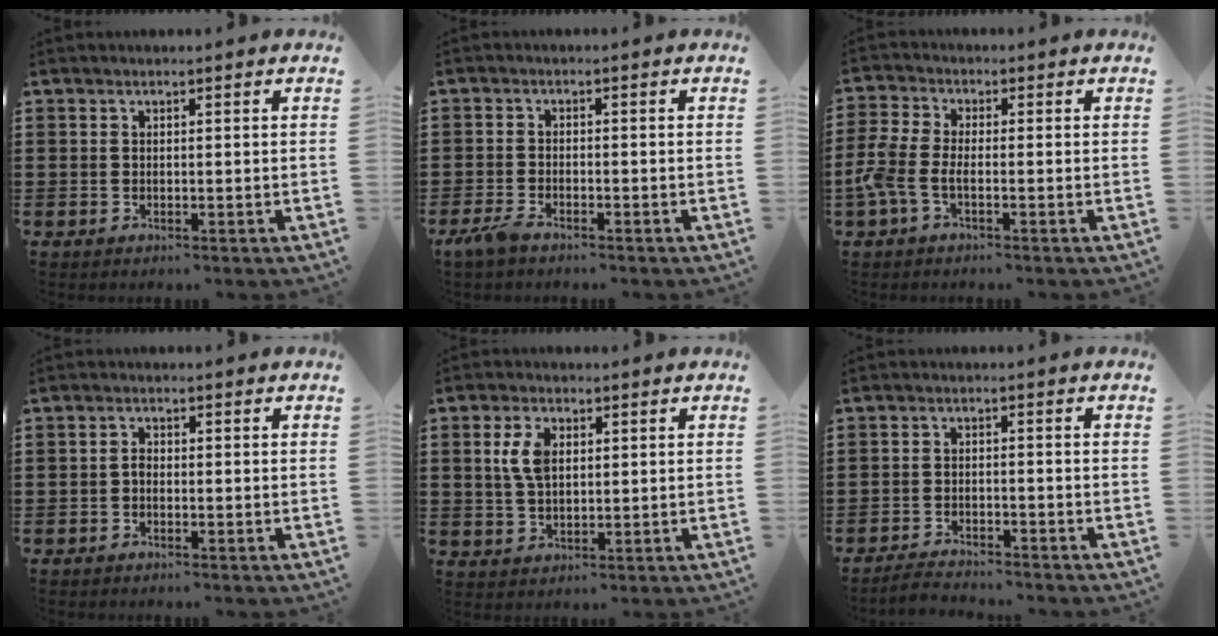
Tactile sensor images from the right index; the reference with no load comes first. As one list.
[{"total": 2.6, "force": [-2.0, 0.7, 1.4], "torque": [-0.045, -0.003, -0.046]}, {"total": 4.3, "force": [-1.9, 1.6, 3.5], "torque": [-0.102, -0.012, -0.045]}, {"total": 1.2, "force": [-0.5, 0.7, 0.8], "torque": [-0.018, 0.001, -0.010]}, {"total": 5.2, "force": [1.2, 3.0, 4.1], "torque": [-0.096, 0.010, 0.018]}, {"total": 2.6, "force": [-2.6, 0.1, 0.0], "torque": [-0.006, 0.001, -0.055]}]